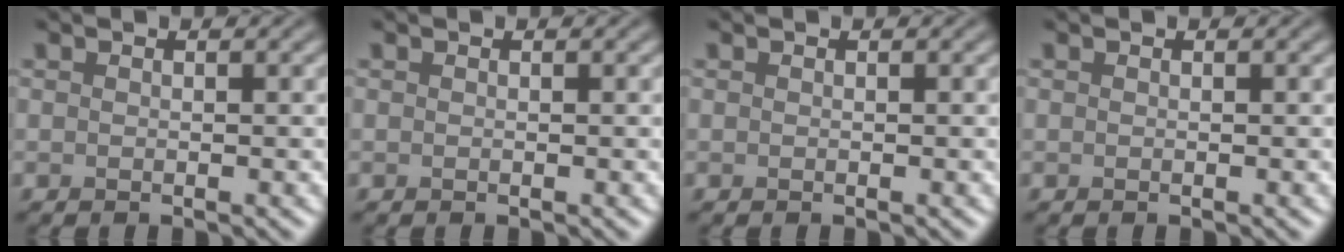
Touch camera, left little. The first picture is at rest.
{"total": 0.0}
{"total": 0.0}
{"total": 0.0}